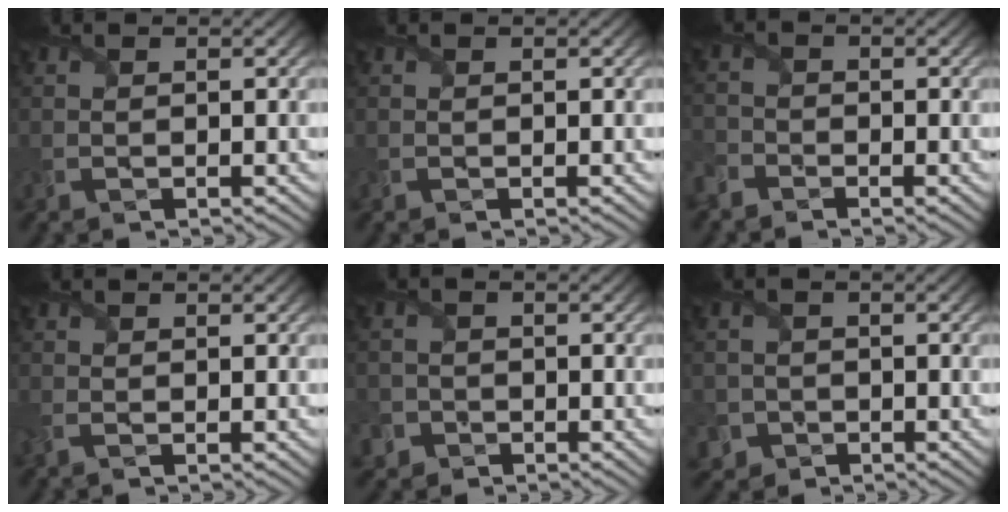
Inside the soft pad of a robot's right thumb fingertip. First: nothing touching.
{"total": 0.0}
{"total": 2.8, "force": [-2.3, 1.5, 0.7], "torque": [-0.022, -0.008, -0.064]}
{"total": 1.1, "force": [-0.6, 0.4, 0.8], "torque": [-0.031, -0.009, -0.018]}
{"total": 3.4, "force": [-1.9, 2.8, 0.5], "torque": [-0.011, 0.000, -0.046]}
{"total": 3.1, "force": [-1.5, 2.7, 0.3], "torque": [-0.006, -0.005, -0.037]}